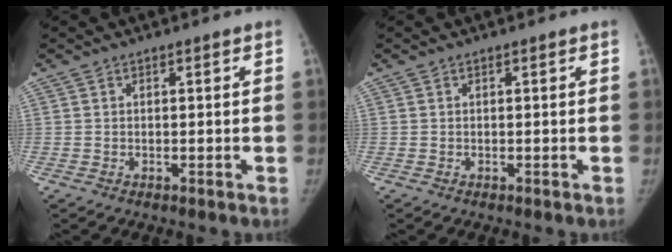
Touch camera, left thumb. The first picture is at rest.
{"total": 0.0}